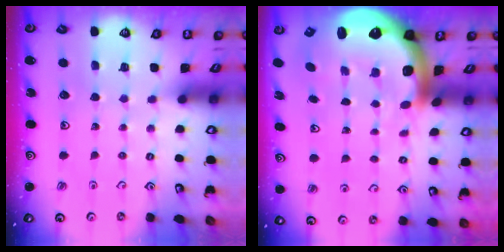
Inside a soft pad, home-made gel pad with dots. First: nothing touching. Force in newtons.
{"total": 8.8, "press": 8.6, "slide": 1.9}